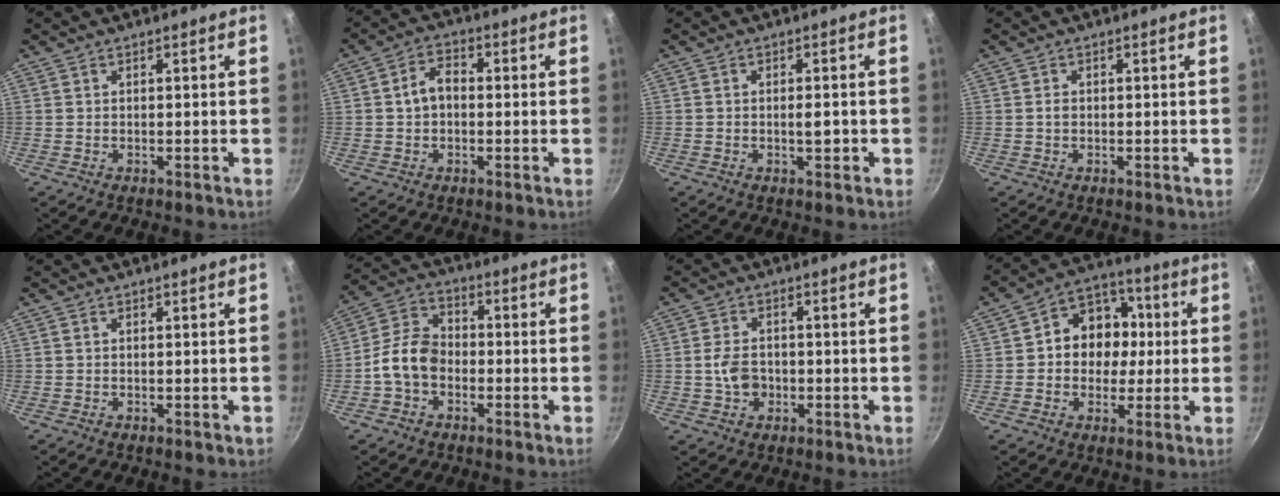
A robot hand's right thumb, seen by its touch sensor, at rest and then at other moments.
{"total": 5.2, "force": [0.0, 3.7, 3.7], "torque": [-0.052, 0.020, -0.008]}
{"total": 2.3, "force": [-0.5, 1.1, 2.0], "torque": [-0.017, 0.008, -0.007]}
{"total": 0.9, "force": [-0.1, 0.7, 0.6], "torque": [-0.010, 0.004, -0.002]}
{"total": 0.6, "force": [-0.2, 0.4, 0.5], "torque": [-0.004, 0.003, -0.003]}
{"total": 9.1, "force": [-2.3, 6.6, 5.7], "torque": [-0.090, 0.031, -0.062]}
{"total": 5.2, "force": [-0.9, 4.0, 3.2], "torque": [-0.046, 0.012, -0.018]}
{"total": 12.4, "force": [0.6, 10.5, 6.5], "torque": [-0.048, 0.024, -0.009]}